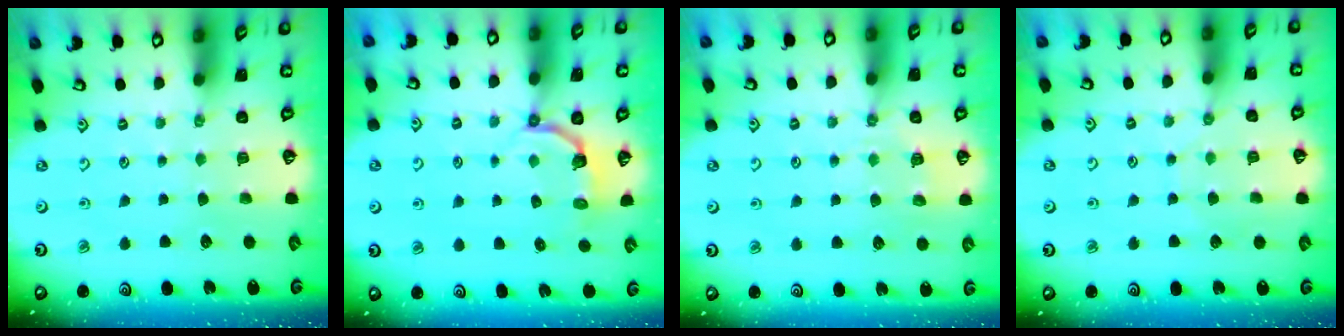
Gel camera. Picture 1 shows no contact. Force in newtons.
{"total": 3.5, "press": 1.8, "slide": 3.1}
{"total": 5.9, "press": 5.8, "slide": 0.7}
{"total": 5.7, "press": 5.6, "slide": 0.6}